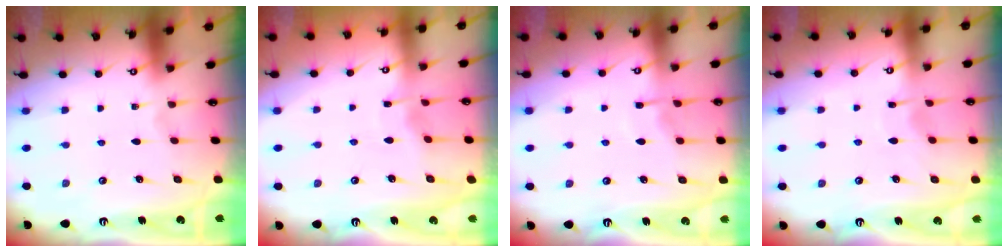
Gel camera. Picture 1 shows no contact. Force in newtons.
{"total": 3.0, "press": 3.0, "slide": 0.2}
{"total": 4.4, "press": 4.3, "slide": 0.6}
{"total": 4.0, "press": 4.0, "slide": 0.5}